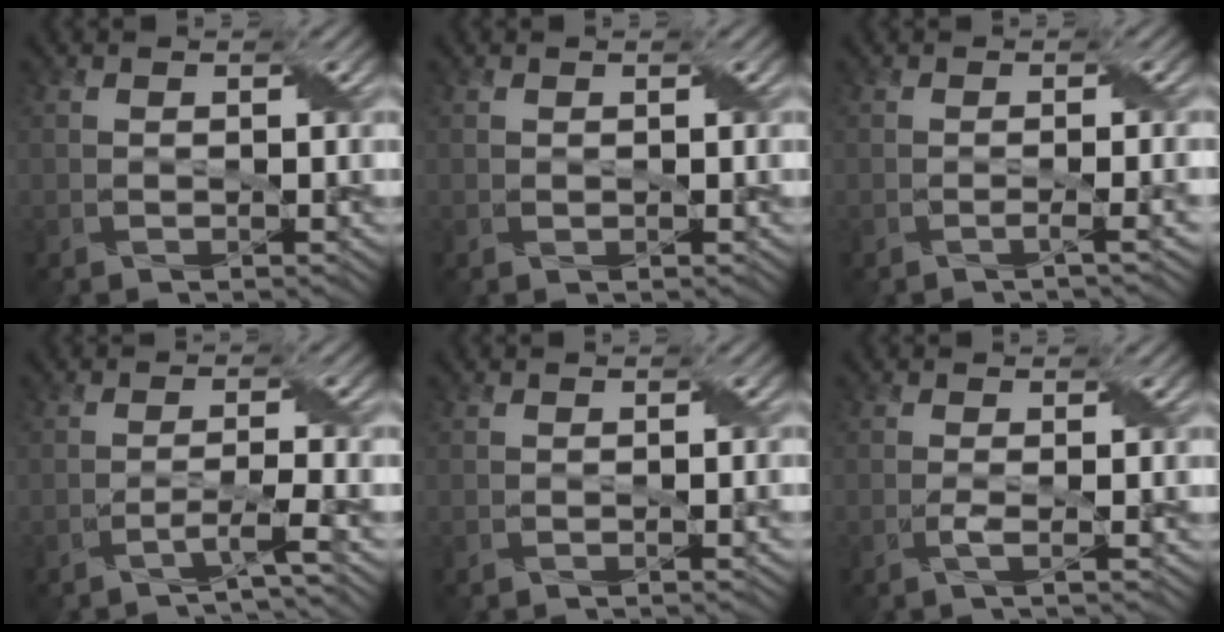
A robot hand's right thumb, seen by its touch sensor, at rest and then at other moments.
{"total": 0.0}
{"total": 1.8, "force": [-0.6, 0.4, 1.7], "torque": [-0.023, -0.001, -0.020]}
{"total": 2.7, "force": [-1.8, 0.1, 2.0], "torque": [-0.036, 0.010, -0.046]}
{"total": 0.6, "force": [-0.1, 0.1, 0.6], "torque": [-0.007, 0.002, -0.004]}
{"total": 1.3, "force": [-0.2, 0.2, 1.2], "torque": [-0.024, -0.001, -0.009]}